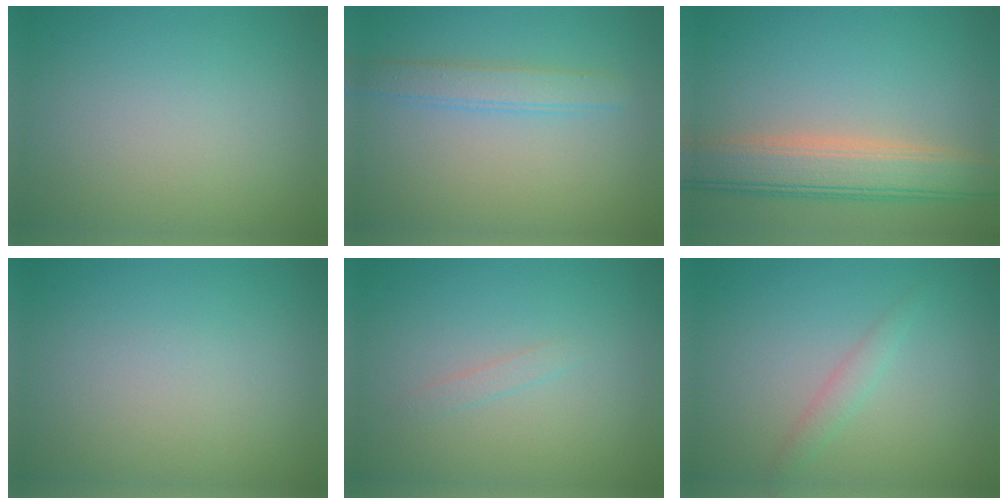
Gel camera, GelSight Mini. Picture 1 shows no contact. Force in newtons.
{"total": 2.5, "press": 2.5, "slide": 0.1}
{"total": 6.4, "press": 6.4, "slide": 0.8}
{"total": 0.0}
{"total": 0.8, "press": 0.8, "slide": 0.1}
{"total": 1.4, "press": 1.4, "slide": 0.0}